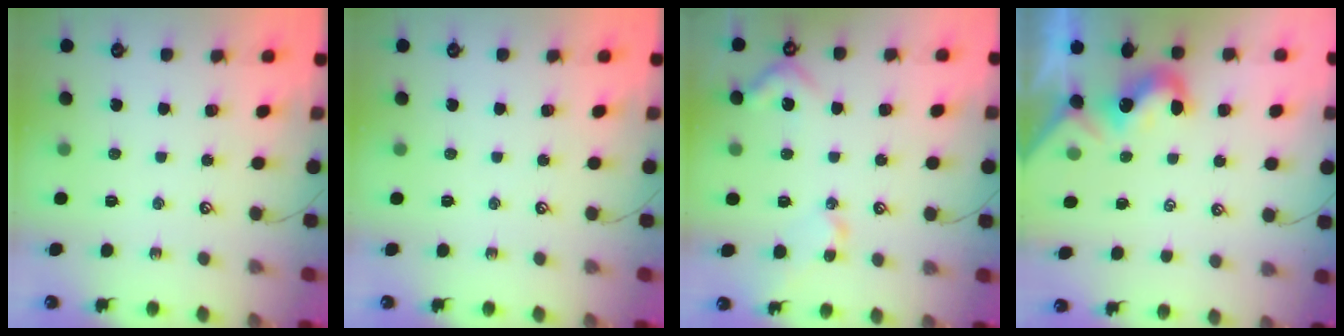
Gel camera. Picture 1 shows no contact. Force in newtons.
{"total": 0.0}
{"total": 5.8, "press": 5.7, "slide": 1.0}
{"total": 0.8, "press": 0.7, "slide": 0.5}